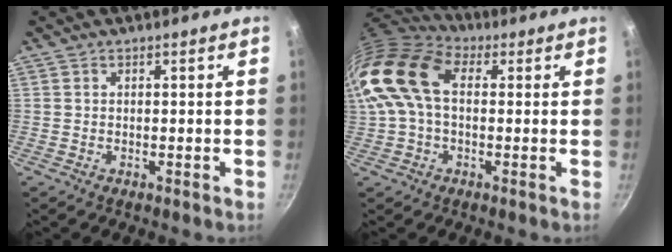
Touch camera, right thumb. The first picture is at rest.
{"total": 16.9, "force": [2.8, 10.7, 12.8], "torque": [-0.253, 0.029, 0.037]}